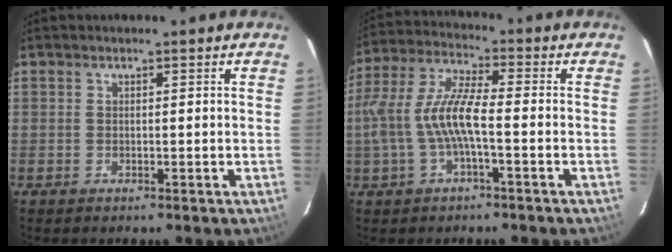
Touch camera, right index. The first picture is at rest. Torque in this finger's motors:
{"motor_torque": [0.77, -0.46, 0.70, 0.21]}